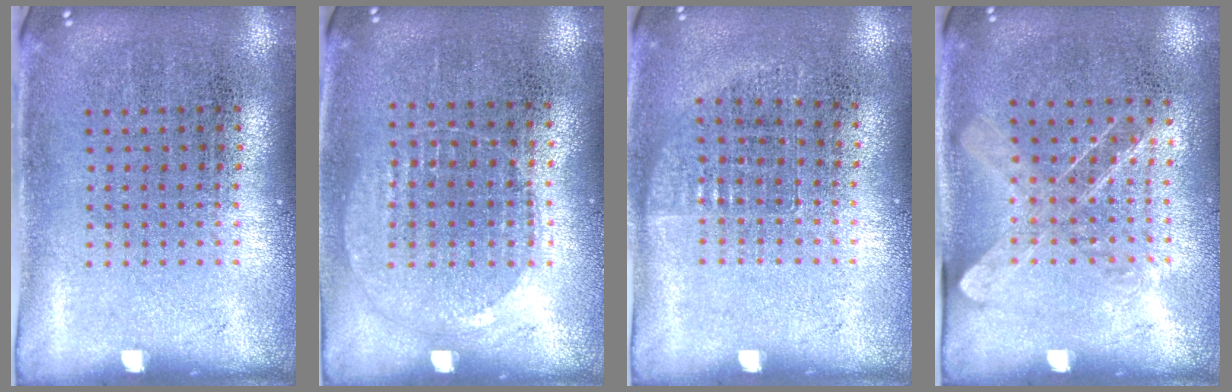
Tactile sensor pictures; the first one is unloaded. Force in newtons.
{"total": 1.0, "press": 0.9, "slide": 0.4}
{"total": 0.7, "press": 0.6, "slide": 0.4}
{"total": 1.3, "press": 1.0, "slide": 0.7}